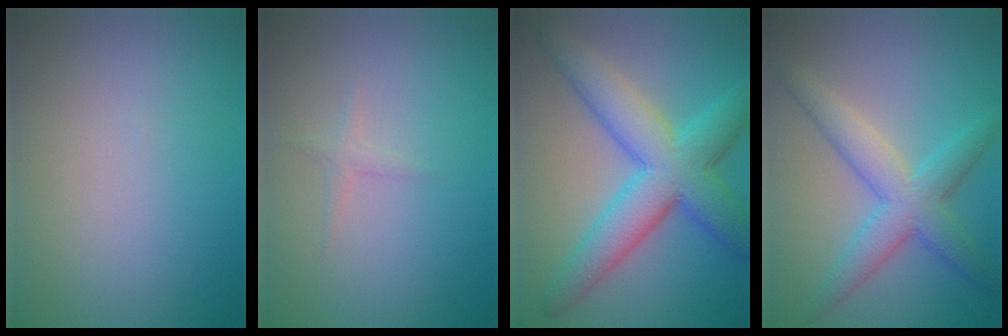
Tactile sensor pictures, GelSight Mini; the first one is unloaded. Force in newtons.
{"total": 0.8, "press": 0.8, "slide": 0.1}
{"total": 8.5, "press": 8.5, "slide": 0.0}
{"total": 5.2, "press": 5.1, "slide": 0.3}